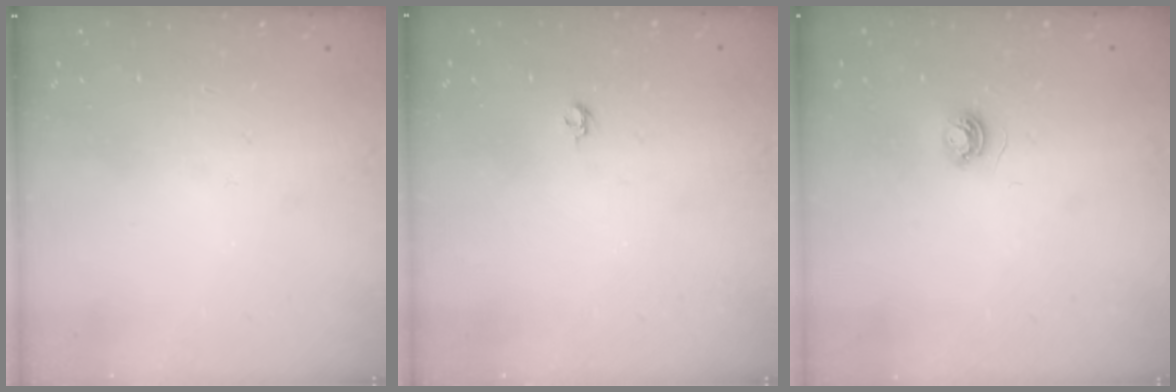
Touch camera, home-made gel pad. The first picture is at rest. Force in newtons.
{"total": 3.7, "press": 3.6, "slide": 0.7}
{"total": 3.7, "press": 3.7, "slide": 0.5}